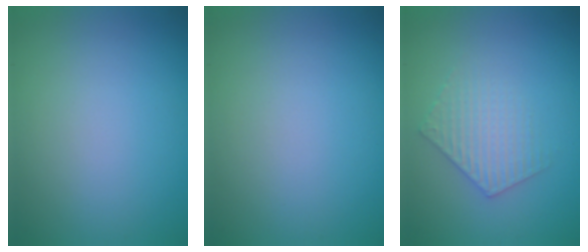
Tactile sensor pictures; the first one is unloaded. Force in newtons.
{"total": 0.0}
{"total": 2.9, "press": 2.9, "slide": 0.5}